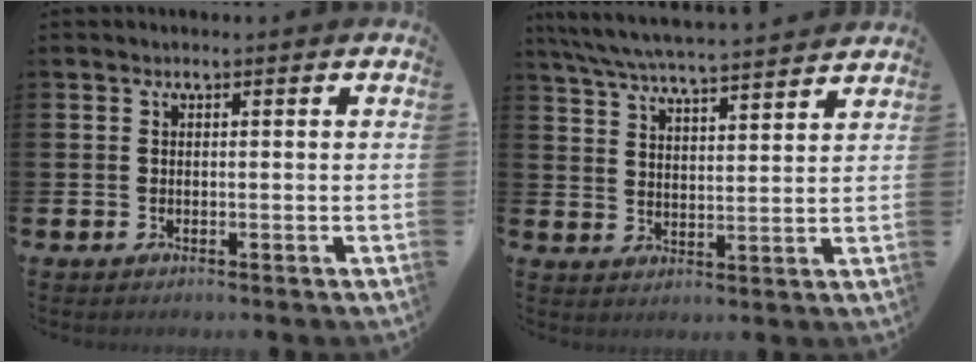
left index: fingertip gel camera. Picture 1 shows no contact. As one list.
[{"total": 6.4, "force": [6.2, 0.1, 1.6], "torque": [-0.056, -0.042, 0.109]}]